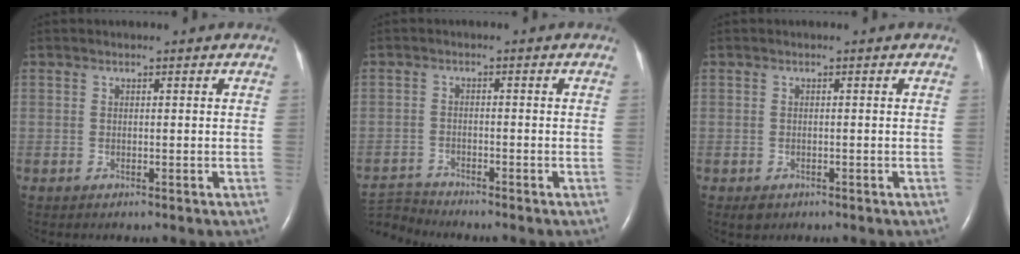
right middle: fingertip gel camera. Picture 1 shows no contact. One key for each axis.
{"total": 4.6, "fx": -4.6, "fy": -0.4, "fz": -0.7, "tx": 0.006, "ty": -0.007, "tz": -0.087}
{"total": 1.3, "fx": -0.7, "fy": 0.9, "fz": 0.5, "tx": -0.011, "ty": 0.000, "tz": -0.004}